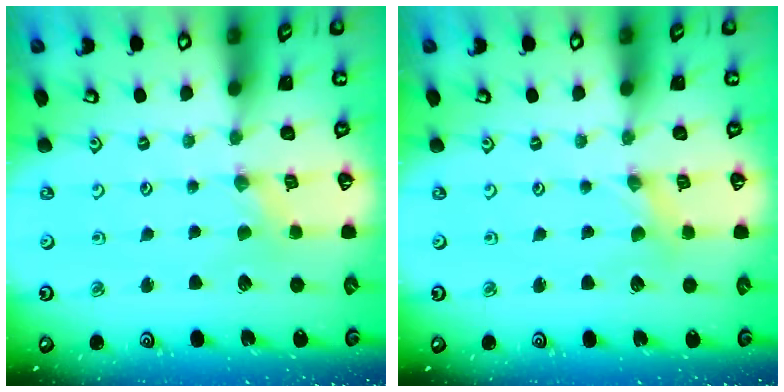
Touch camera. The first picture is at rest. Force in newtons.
{"total": 0.6, "press": 0.6, "slide": 0.1}